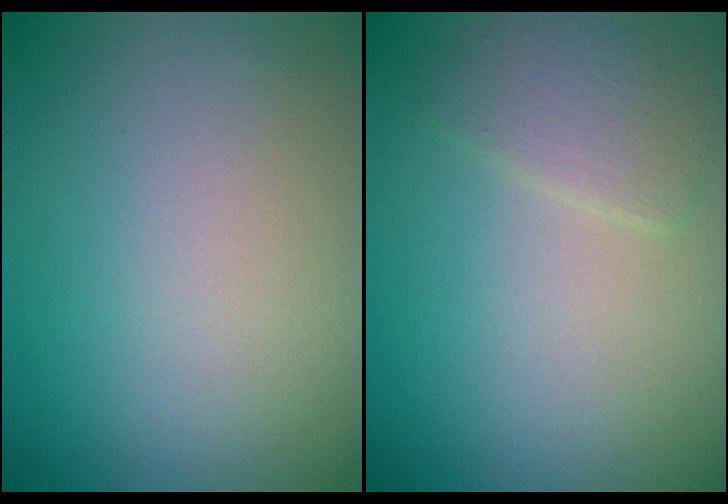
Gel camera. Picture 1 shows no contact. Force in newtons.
{"total": 2.4, "press": 2.4, "slide": 0.0}